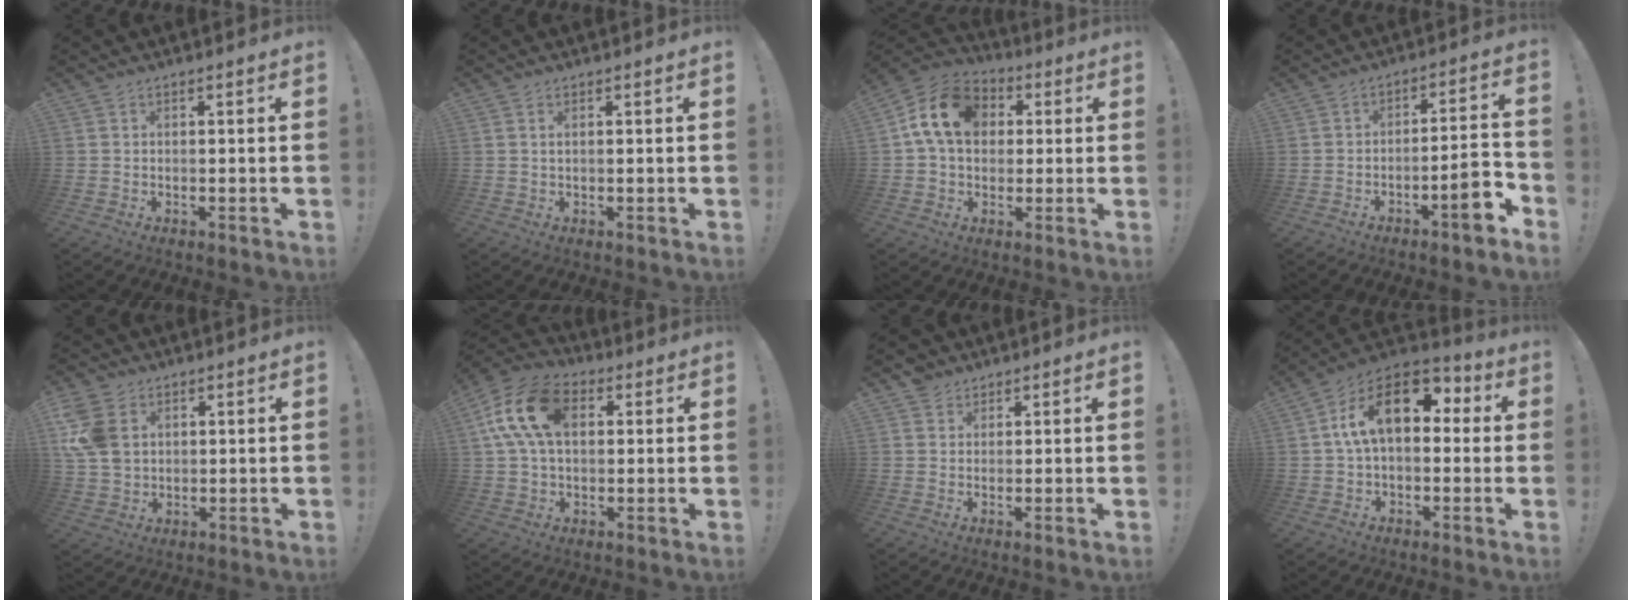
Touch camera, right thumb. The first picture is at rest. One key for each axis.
{"total": 0.9, "fx": 0.4, "fy": 0.2, "fz": 0.8, "tx": -0.019, "ty": 0.002, "tz": 0.007}
{"total": 14.9, "fx": 3.5, "fy": 11.3, "fz": 9.1, "tx": -0.145, "ty": 0.009, "tz": 0.071}
{"total": 9.3, "fx": -4.7, "fy": 1.9, "fz": 7.8, "tx": -0.102, "ty": 0.020, "tz": -0.079}
{"total": 11.7, "fx": 3.5, "fy": 8.7, "fz": 7.0, "tx": -0.154, "ty": -0.002, "tz": 0.069}
{"total": 16.9, "fx": 4.2, "fy": 10.8, "fz": 12.3, "tx": -0.230, "ty": 0.009, "tz": 0.075}
{"total": 3.6, "fx": 2.6, "fy": 2.4, "fz": 0.5, "tx": -0.009, "ty": -0.004, "tz": 0.049}
{"total": 17.0, "fx": 4.3, "fy": 9.6, "fz": 13.3, "tx": -0.227, "ty": 0.005, "tz": 0.072}